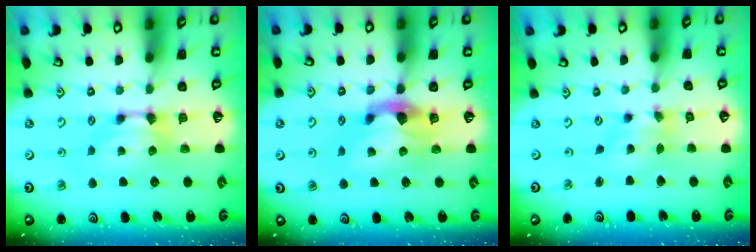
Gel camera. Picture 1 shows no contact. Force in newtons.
{"total": 3.0, "press": 2.6, "slide": 1.5}
{"total": 1.5, "press": 0.7, "slide": 1.3}